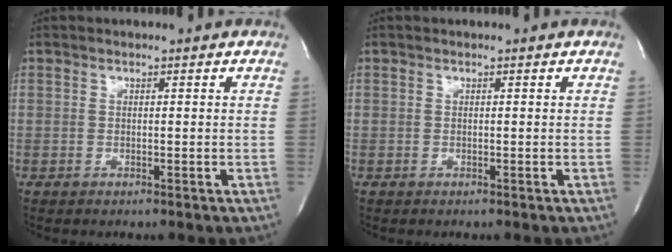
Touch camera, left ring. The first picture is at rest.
{"total": 0.0}